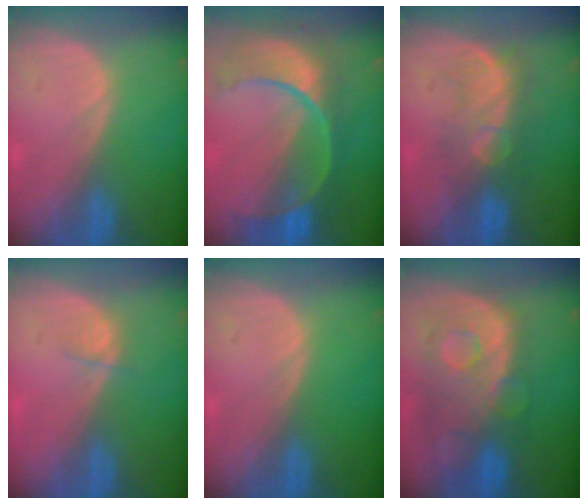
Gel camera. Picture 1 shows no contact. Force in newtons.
{"total": 11.1, "press": 9.3, "slide": 6.0}
{"total": 7.6, "press": 7.3, "slide": 2.1}
{"total": 1.4, "press": 1.3, "slide": 0.6}
{"total": 0.0}
{"total": 11.3, "press": 9.8, "slide": 5.7}